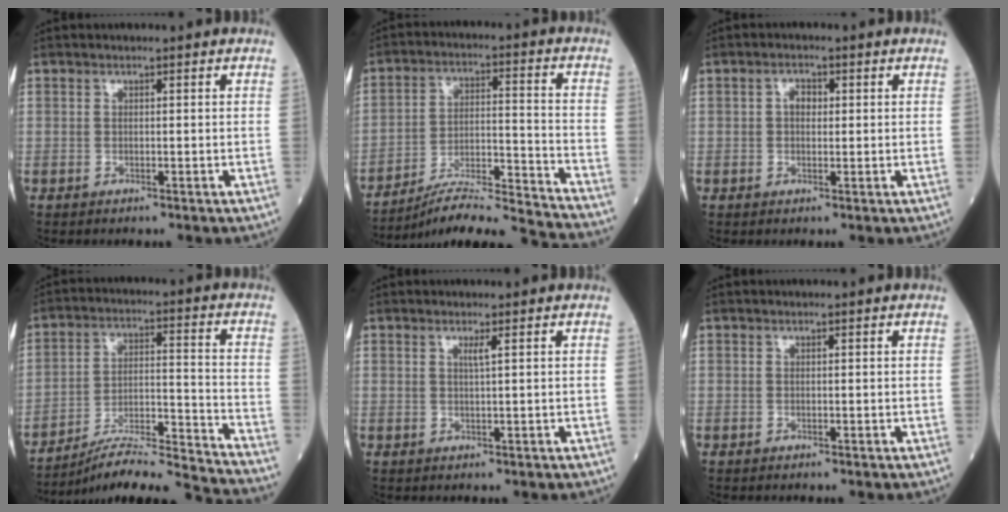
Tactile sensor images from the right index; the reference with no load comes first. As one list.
[{"total": 15.5, "force": [-14.8, -1.6, 4.4], "torque": [-0.067, 0.012, -0.240]}, {"total": 2.0, "force": [0.3, 1.3, 1.5], "torque": [-0.026, 0.008, 0.004]}, {"total": 16.3, "force": [-15.5, -1.6, 4.8], "torque": [-0.077, 0.010, -0.250]}, {"total": 1.1, "force": [0.5, -0.3, 1.0], "torque": [-0.023, -0.004, 0.010]}, {"total": 0.0}]